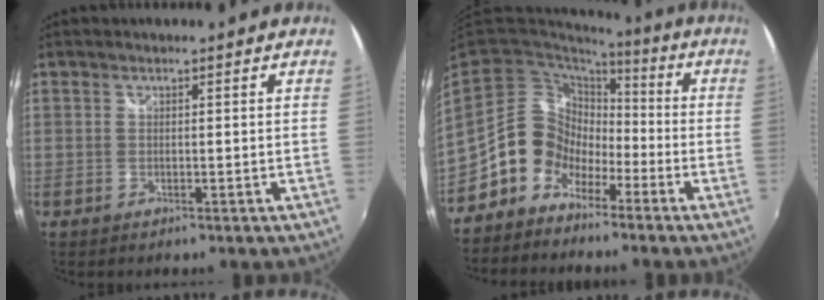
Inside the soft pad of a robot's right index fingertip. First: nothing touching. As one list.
[{"total": 12.7, "force": [-5.6, 10.4, 4.6], "torque": [-0.095, 0.034, -0.111]}]